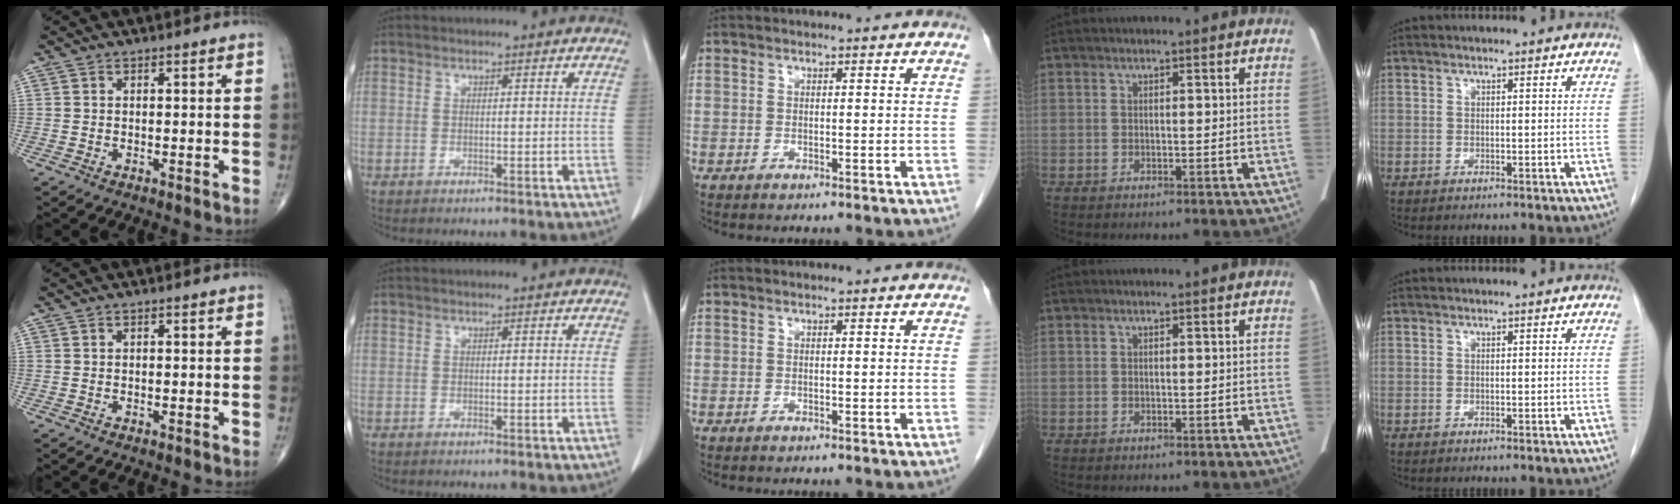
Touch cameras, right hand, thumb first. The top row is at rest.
{}